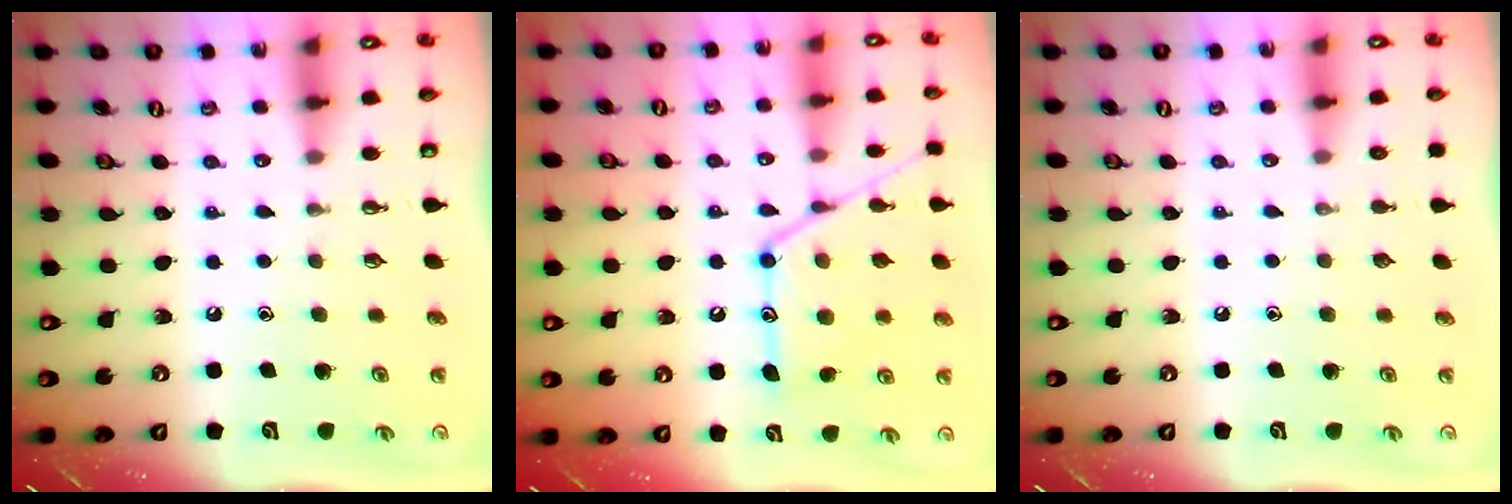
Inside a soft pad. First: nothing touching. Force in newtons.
{"total": 16.5, "press": 16.5, "slide": 1.4}
{"total": 0.0}